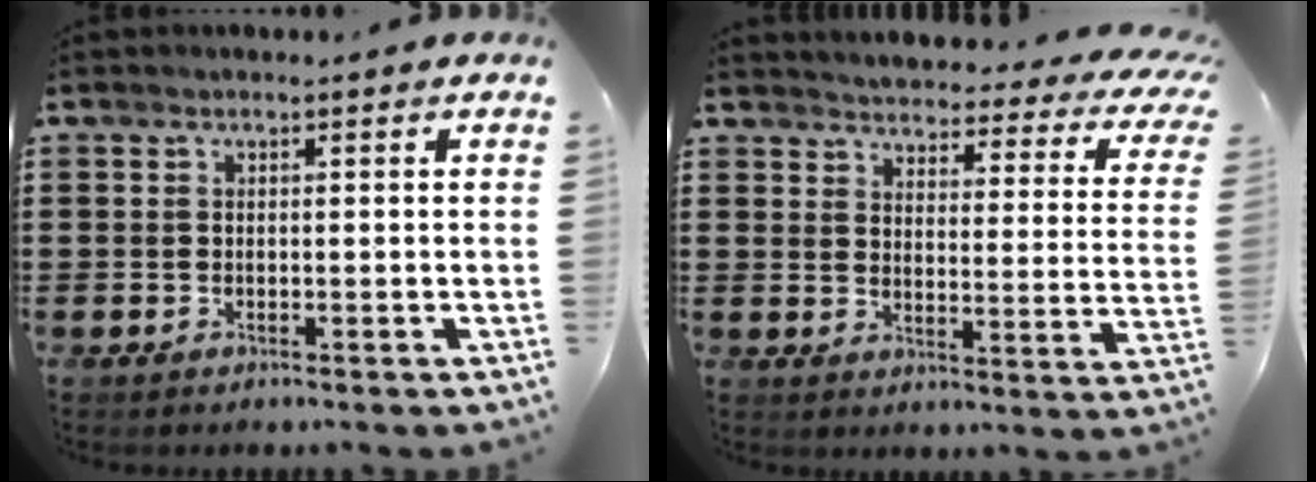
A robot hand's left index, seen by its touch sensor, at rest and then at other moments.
{"total": 3.4, "force": [3.2, 0.1, 0.9], "torque": [-0.031, -0.035, 0.047]}